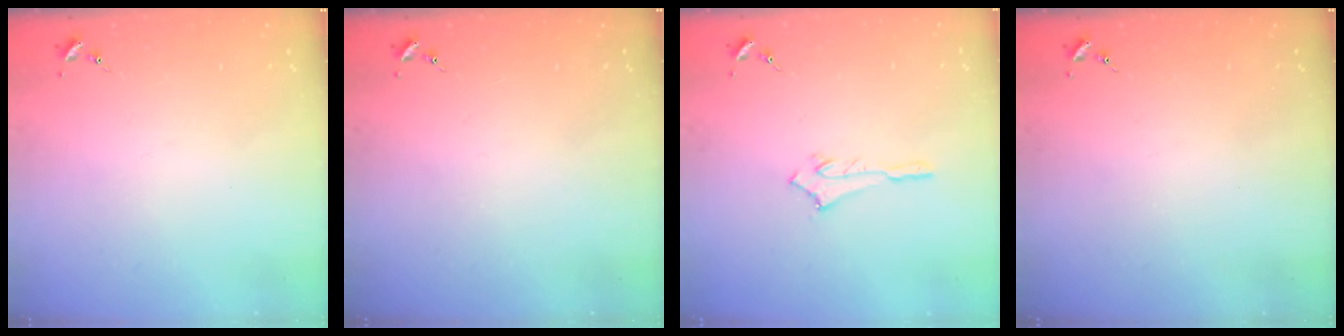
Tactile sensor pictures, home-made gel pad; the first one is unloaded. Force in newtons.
{"total": 0.0}
{"total": 2.5, "press": 2.5, "slide": 0.2}
{"total": 0.0}